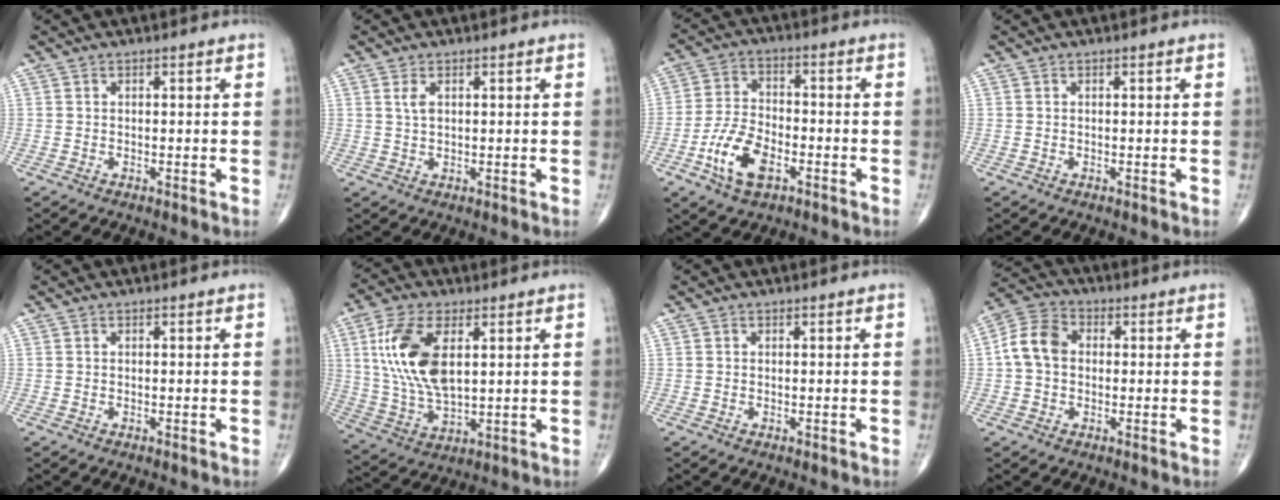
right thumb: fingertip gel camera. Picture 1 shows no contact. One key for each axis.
{"total": 2.1, "fx": 0.8, "fy": 1.1, "fz": 1.7, "tx": -0.034, "ty": 0.001, "tz": 0.018}
{"total": 10.5, "fx": -4.4, "fy": 5.6, "fz": 7.6, "tx": -0.146, "ty": 0.017, "tz": -0.084}
{"total": 0.0}
{"total": 0.0}
{"total": 14.7, "fx": 3.8, "fy": 7.3, "fz": 12.2, "tx": -0.247, "ty": -0.012, "tz": 0.081}
{"total": 0.0}
{"total": 8.0, "fx": 0.3, "fy": 6.1, "fz": 5.2, "tx": -0.093, "ty": 0.025, "tz": -0.005}